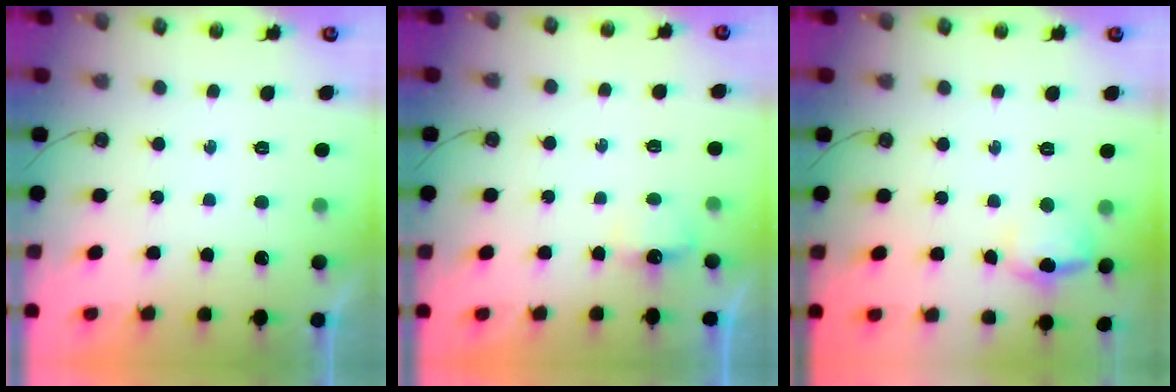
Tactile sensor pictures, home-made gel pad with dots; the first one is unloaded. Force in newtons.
{"total": 3.3, "press": 3.3, "slide": 0.4}
{"total": 10.6, "press": 10.5, "slide": 1.5}